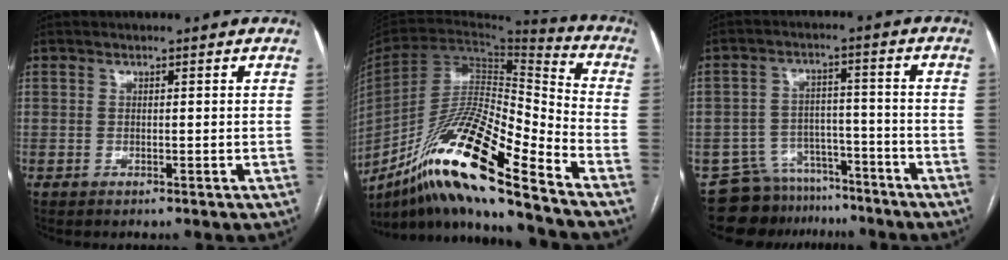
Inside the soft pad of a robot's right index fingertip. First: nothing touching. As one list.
[{"total": 21.9, "force": [-14.8, 1.4, 16.1], "torque": [-0.310, -0.025, -0.274]}, {"total": 9.3, "force": [-7.9, 4.9, 0.1], "torque": [0.006, 0.037, -0.124]}]